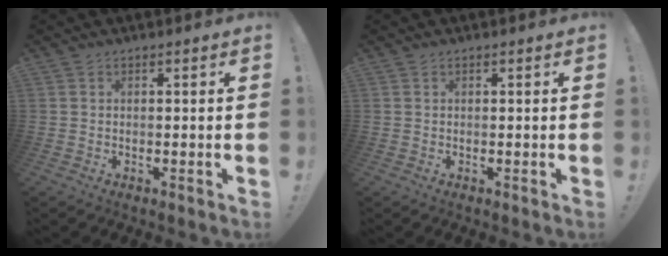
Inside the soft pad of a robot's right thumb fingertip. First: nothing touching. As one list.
[{"total": 0.0}]